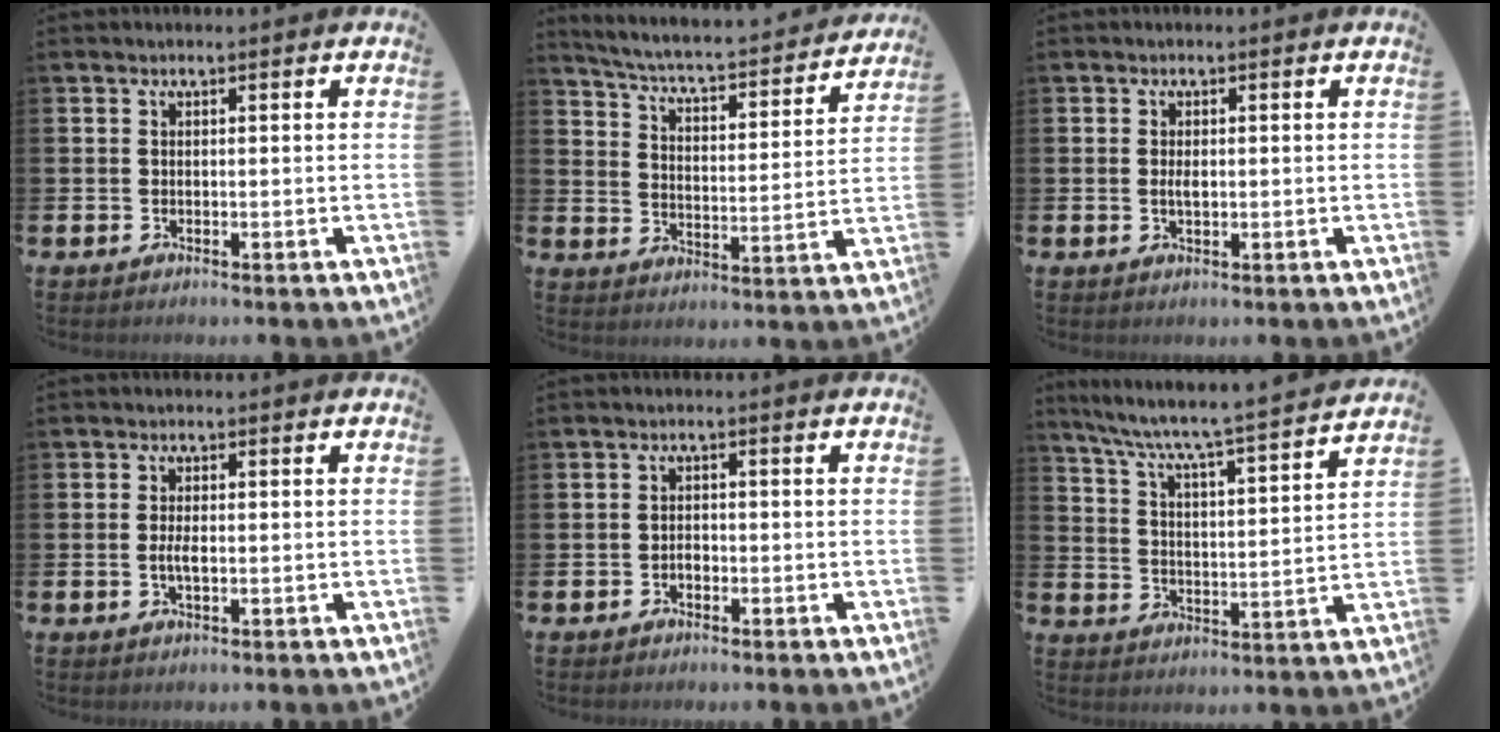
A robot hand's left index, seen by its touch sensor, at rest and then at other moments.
{"total": 5.2, "force": [4.9, 0.5, 1.8], "torque": [-0.060, -0.044, 0.074]}
{"total": 1.5, "force": [0.1, 0.7, 1.3], "torque": [-0.025, 0.003, 0.000]}
{"total": 2.1, "force": [-0.2, 0.8, 2.0], "torque": [-0.036, 0.000, -0.005]}
{"total": 1.3, "force": [-0.6, 0.9, 0.8], "torque": [-0.015, 0.002, -0.013]}
{"total": 6.8, "force": [6.4, -0.3, 2.4], "torque": [-0.075, -0.056, 0.104]}